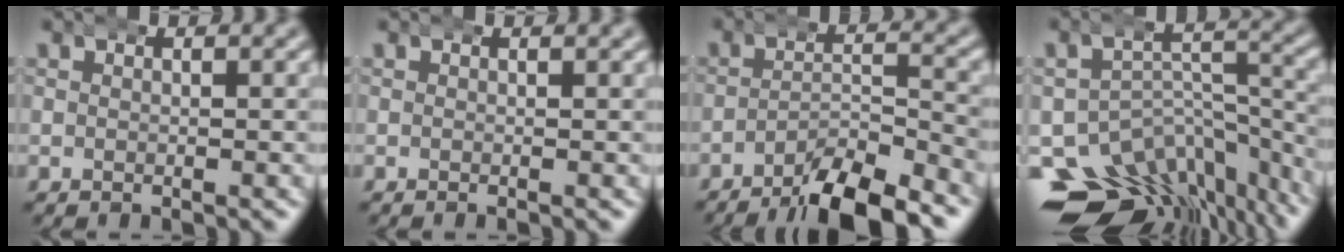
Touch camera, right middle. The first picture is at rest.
{"total": 0.0}
{"total": 9.0, "force": [-7.7, 2.3, 4.1], "torque": [-0.036, -0.010, -0.117]}
{"total": 15.8, "force": [-9.3, 10.2, 7.8], "torque": [-0.120, -0.052, -0.132]}